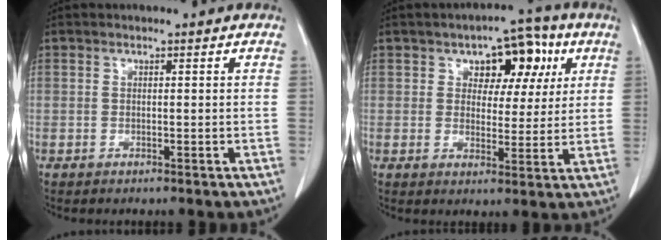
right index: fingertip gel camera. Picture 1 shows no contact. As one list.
[{"total": 8.6, "force": [3.6, 5.0, 6.0], "torque": [-0.066, 0.025, 0.049]}]